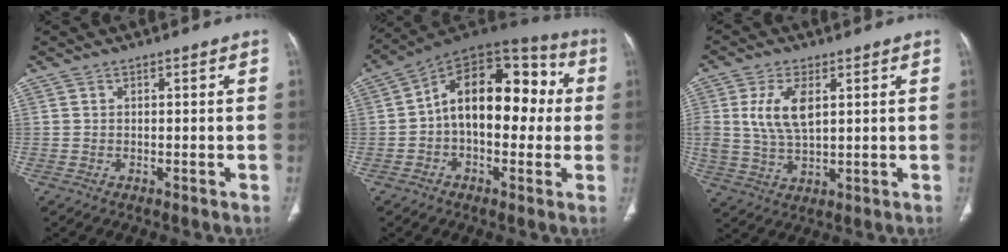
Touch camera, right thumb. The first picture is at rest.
{"total": 18.5, "force": [0.7, 11.1, 14.8], "torque": [-0.184, 0.051, 0.001]}
{"total": 8.6, "force": [2.3, 4.3, 7.1], "torque": [-0.145, -0.007, 0.051]}